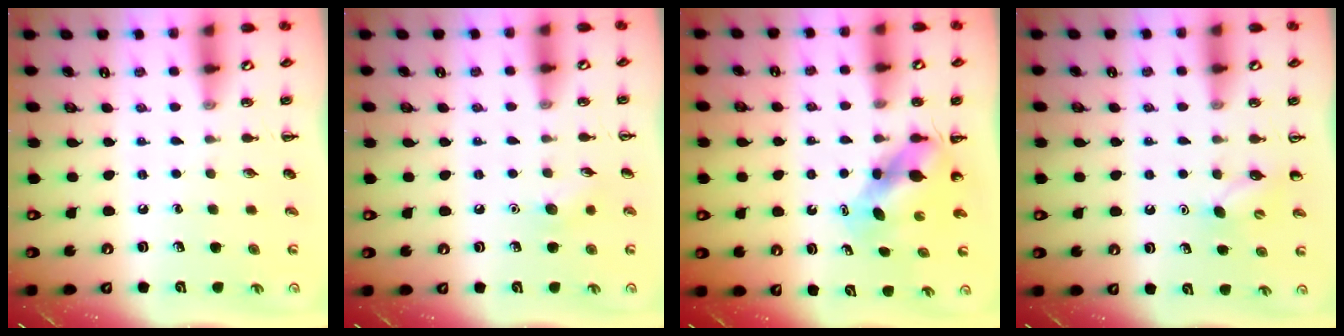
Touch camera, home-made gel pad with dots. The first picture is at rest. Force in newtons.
{"total": 5.6, "press": 5.4, "slide": 1.5}
{"total": 6.0, "press": 5.9, "slide": 1.0}
{"total": 5.2, "press": 5.0, "slide": 1.5}